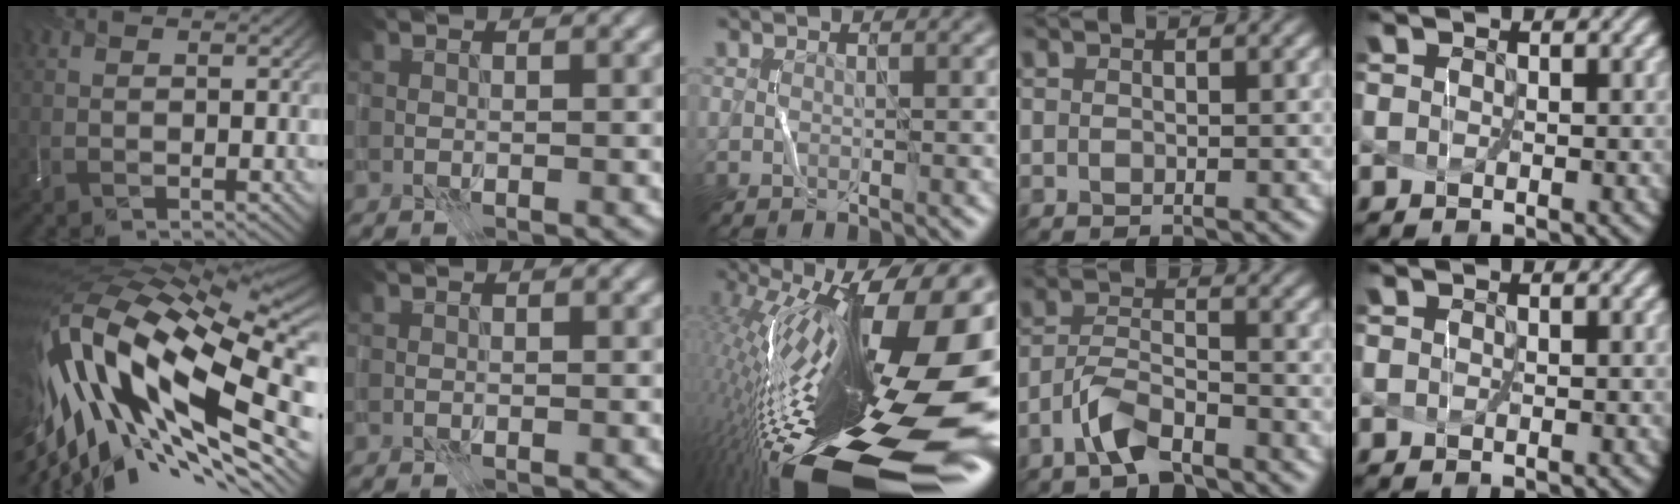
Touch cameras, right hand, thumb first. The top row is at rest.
{"thumb": {"total": 20.3, "force": [-6.0, 9.2, 17.0], "torque": [-0.357, -0.059, -0.100]}, "middle": {"total": 21.5, "force": [-3.3, 7.3, 20.0], "torque": [-0.328, 0.000, -0.069]}, "ring": {"total": 3.1, "force": [-3.0, 0.0, 0.9], "torque": [-0.043, 0.012, -0.049]}}